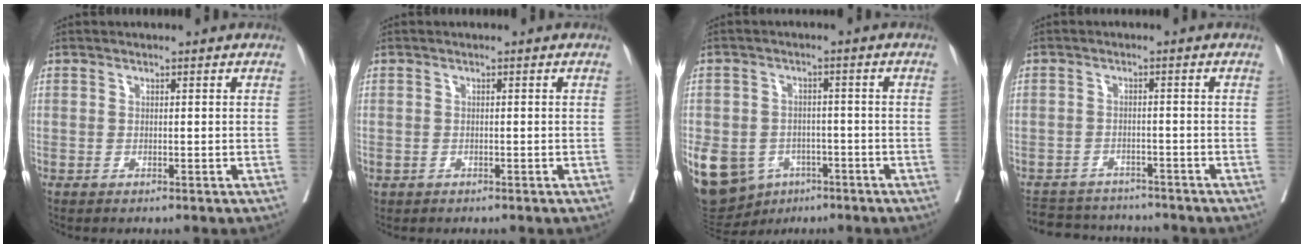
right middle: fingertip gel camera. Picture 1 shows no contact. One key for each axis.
{"total": 0.0}
{"total": 21.7, "fx": -9.4, "fy": 16.9, "fz": 9.9, "tx": -0.307, "ty": -0.013, "tz": -0.132}
{"total": 8.1, "fx": -7.7, "fy": 2.5, "fz": 0.9, "tx": -0.016, "ty": 0.007, "tz": -0.109}